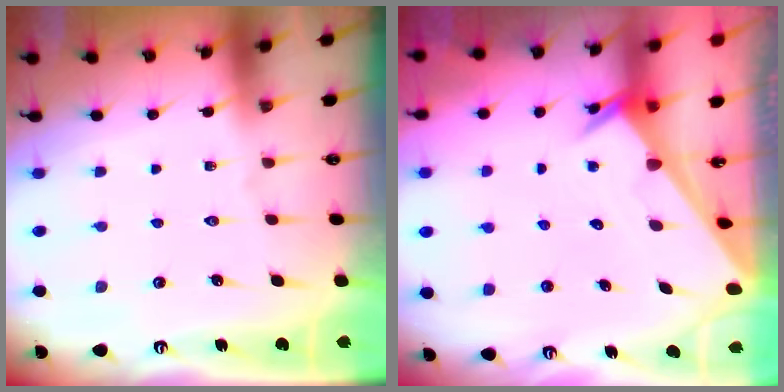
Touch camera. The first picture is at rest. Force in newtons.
{"total": 3.5, "press": 3.4, "slide": 0.4}